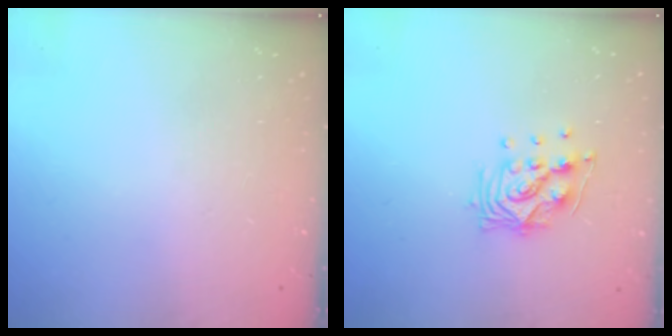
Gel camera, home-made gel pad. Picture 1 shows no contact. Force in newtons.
{"total": 10.2, "press": 10.2, "slide": 1.2}